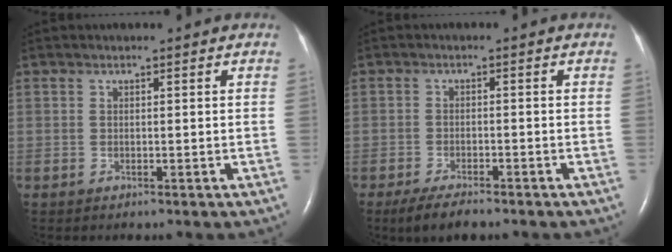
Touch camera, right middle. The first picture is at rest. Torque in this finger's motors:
{"motor_torque": [0.21, -0.21, 0.06, 0.03]}